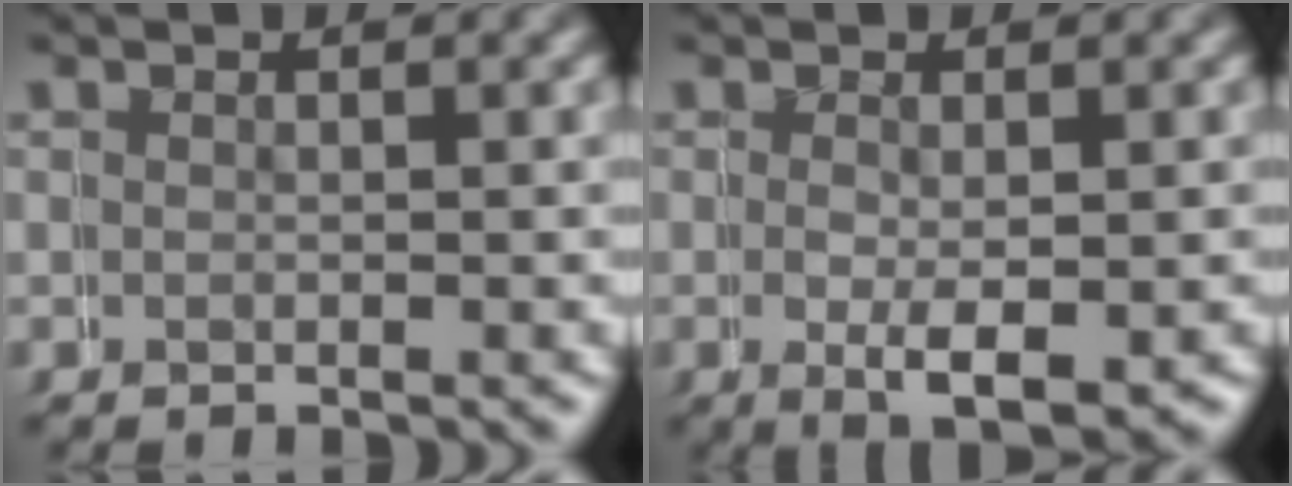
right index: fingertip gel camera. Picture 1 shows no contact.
{"total": 3.3, "force": [-0.5, 1.2, 3.0], "torque": [-0.046, -0.009, 0.004]}